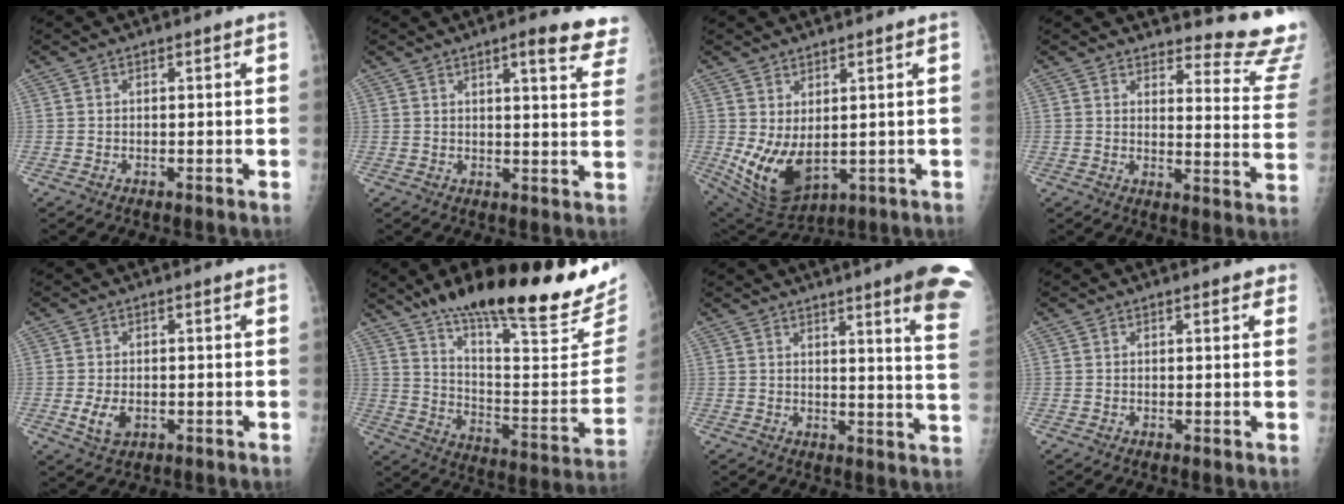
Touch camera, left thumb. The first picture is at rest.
{"total": 10.6, "force": [7.6, 2.2, 7.1], "torque": [-0.061, -0.031, 0.077]}
{"total": 10.5, "force": [0.6, 5.8, 8.8], "torque": [-0.150, -0.024, 0.038]}
{"total": 15.4, "force": [14.8, 2.5, 3.3], "torque": [-0.004, -0.170, 0.148]}
{"total": 3.7, "force": [-0.6, 2.3, 2.9], "torque": [-0.055, -0.006, -0.003]}
{"total": 29.5, "force": [21.3, 6.3, 19.5], "torque": [-0.269, -0.096, 0.325]}
{"total": 14.7, "force": [9.7, 0.6, 11.1], "torque": [-0.118, -0.058, 0.101]}
{"total": 2.3, "force": [1.7, 0.9, 1.2], "torque": [0.001, -0.002, 0.017]}